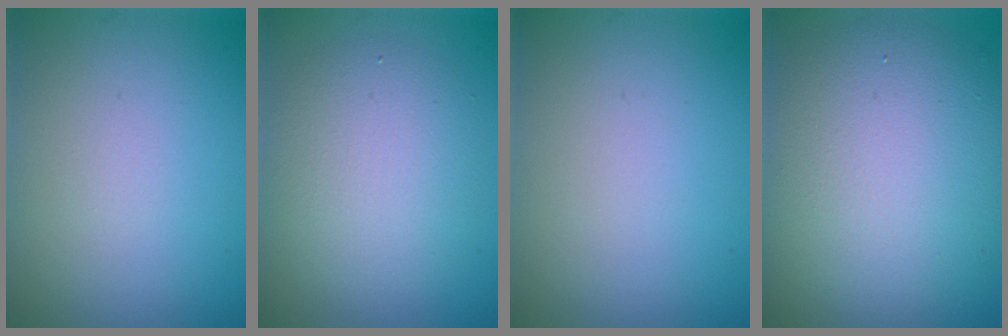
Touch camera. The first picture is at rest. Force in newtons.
{"total": 4.8, "press": 4.8, "slide": 0.2}
{"total": 0.0}
{"total": 10.9, "press": 10.9, "slide": 0.6}